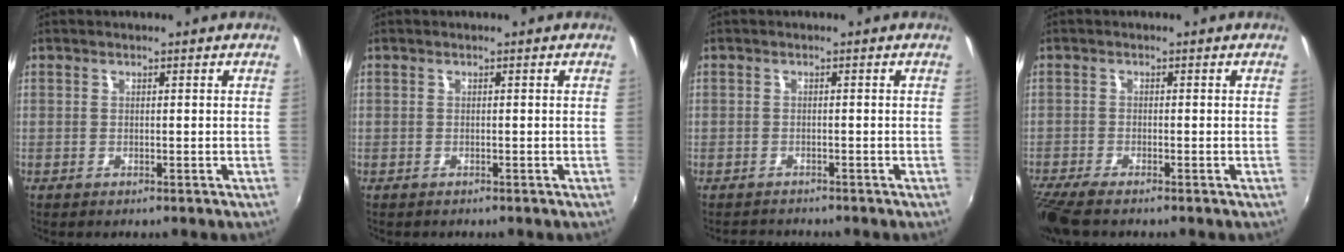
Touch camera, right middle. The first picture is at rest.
{"total": 0.0}
{"total": 2.2, "force": [-2.1, 0.6, 0.0], "torque": [-0.010, 0.003, -0.037]}
{"total": 5.7, "force": [-4.6, 0.9, 3.2], "torque": [-0.082, -0.031, -0.088]}